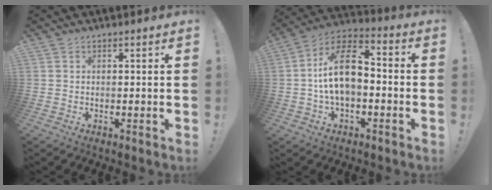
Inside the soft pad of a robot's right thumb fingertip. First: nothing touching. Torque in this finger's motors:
{"motor_torque": [0.25, 0.69, 0.19, -0.03, 0.21]}